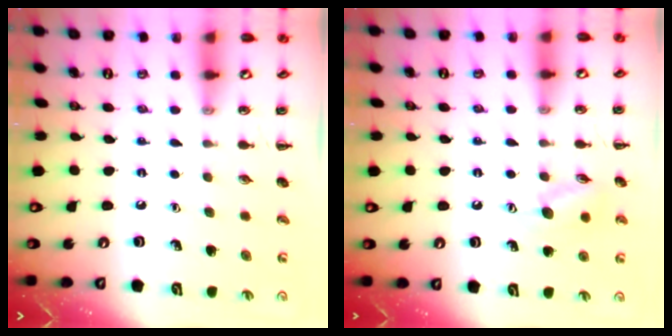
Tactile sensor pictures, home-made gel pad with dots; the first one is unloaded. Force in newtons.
{"total": 9.2, "press": 9.1, "slide": 1.0}